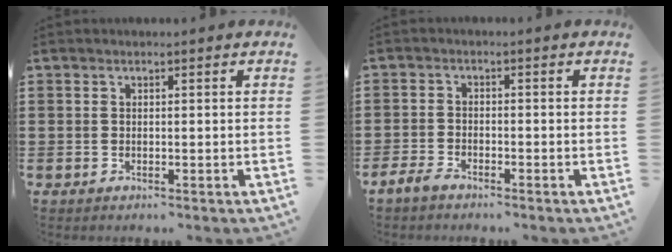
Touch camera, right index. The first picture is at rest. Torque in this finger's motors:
{"motor_torque": [2.14, 0.00, -0.02, 0.00]}